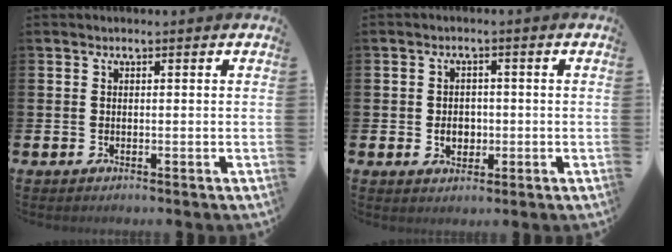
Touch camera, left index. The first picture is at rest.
{"total": 2.8, "force": [-0.5, 2.2, 1.7], "torque": [-0.020, -0.001, -0.015]}